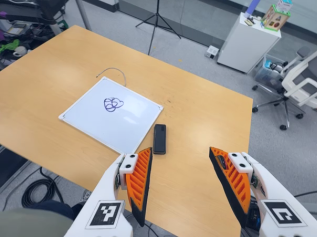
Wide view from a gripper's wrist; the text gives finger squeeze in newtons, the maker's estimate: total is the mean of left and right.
{"total": 0.0}